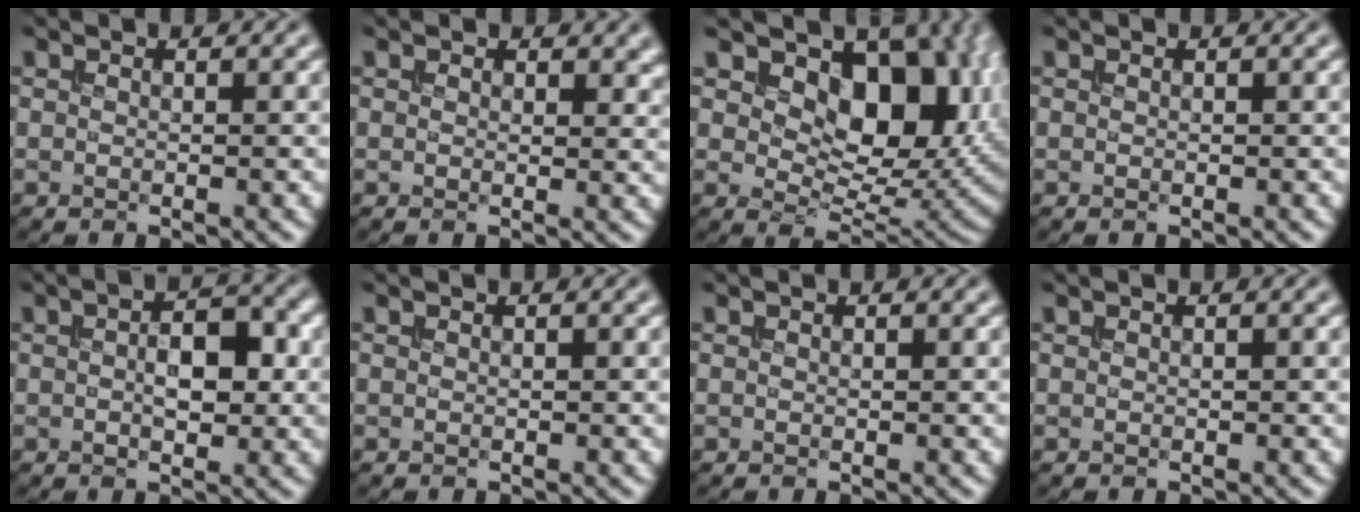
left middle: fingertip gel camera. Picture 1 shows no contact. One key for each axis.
{"total": 2.0, "fx": 1.0, "fy": 1.4, "fz": 1.0, "tx": -0.014, "ty": -0.006, "tz": 0.014}
{"total": 11.8, "fx": 3.9, "fy": 7.5, "fz": 8.3, "tx": -0.107, "ty": -0.012, "tz": 0.060}
{"total": 0.0}
{"total": 4.3, "fx": 0.2, "fy": 2.2, "fz": 3.6, "tx": -0.061, "ty": 0.005, "tz": 0.000}
{"total": 0.0}
{"total": 0.0}
{"total": 0.0}